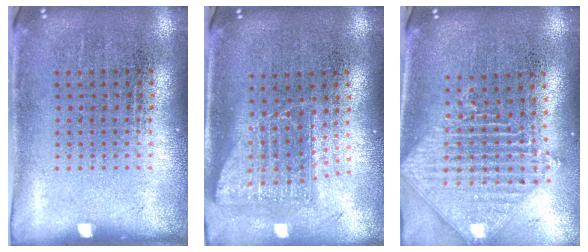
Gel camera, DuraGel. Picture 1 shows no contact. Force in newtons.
{"total": 1.6, "press": 1.3, "slide": 1.0}
{"total": 2.0, "press": 1.7, "slide": 1.1}